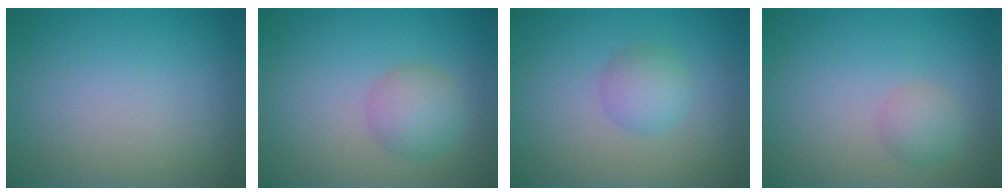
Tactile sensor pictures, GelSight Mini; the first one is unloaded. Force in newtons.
{"total": 2.9, "press": 2.9, "slide": 0.2}
{"total": 2.3, "press": 2.3, "slide": 0.1}
{"total": 1.7, "press": 1.7, "slide": 0.1}